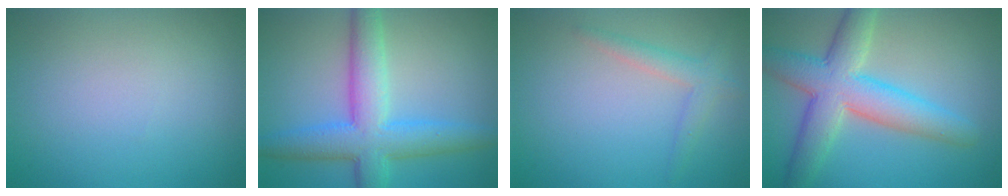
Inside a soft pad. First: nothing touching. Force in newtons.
{"total": 7.1, "press": 7.1, "slide": 0.1}
{"total": 2.1, "press": 2.1, "slide": 0.1}
{"total": 7.4, "press": 7.4, "slide": 0.2}